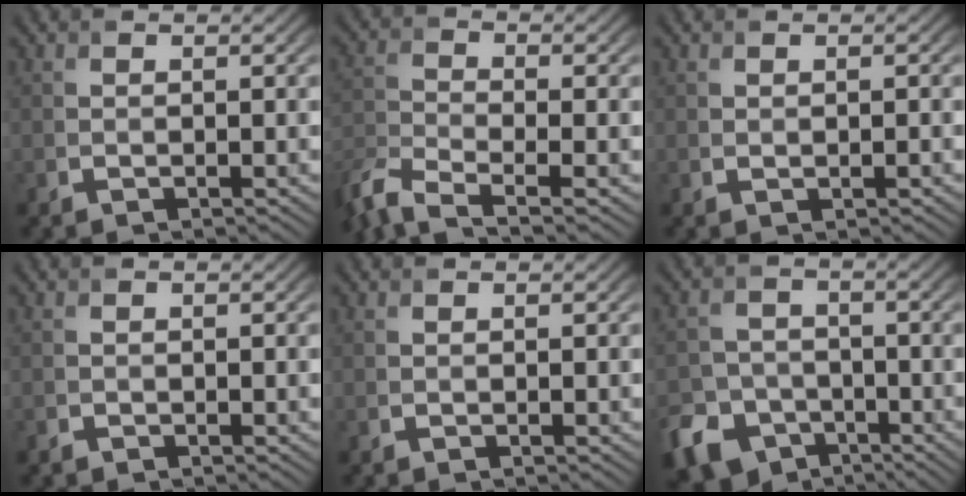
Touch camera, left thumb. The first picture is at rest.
{"total": 7.0, "force": [-5.2, 1.9, 4.3], "torque": [-0.106, -0.016, -0.114]}
{"total": 0.7, "force": [0.2, 0.3, 0.5], "torque": [-0.008, -0.002, 0.004]}
{"total": 0.6, "force": [-0.4, 0.5, 0.1], "torque": [-0.005, -0.003, -0.009]}
{"total": 0.0}
{"total": 9.5, "force": [-5.7, 6.8, 3.4], "torque": [-0.080, -0.024, -0.110]}